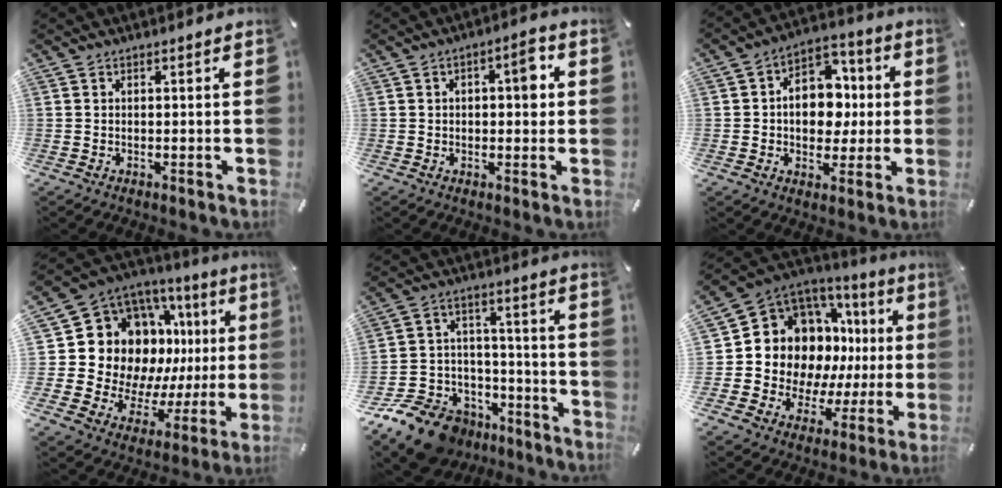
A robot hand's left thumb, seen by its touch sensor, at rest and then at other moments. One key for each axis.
{"total": 6.4, "fx": 1.0, "fy": 3.2, "fz": 5.4, "tx": -0.063, "ty": 0.002, "tz": 0.006}
{"total": 11.2, "fx": -0.5, "fy": 8.8, "fz": 6.8, "tx": -0.100, "ty": 0.008, "tz": -0.008}
{"total": 19.6, "fx": 5.6, "fy": 14.6, "fz": 11.7, "tx": -0.186, "ty": -0.066, "tz": 0.138}
{"total": 15.1, "fx": -11.0, "fy": 9.2, "fz": 4.8, "tx": -0.090, "ty": 0.063, "tz": -0.183}
{"total": 14.0, "fx": 4.2, "fy": 11.5, "fz": 6.8, "tx": -0.121, "ty": -0.064, "tz": 0.094}